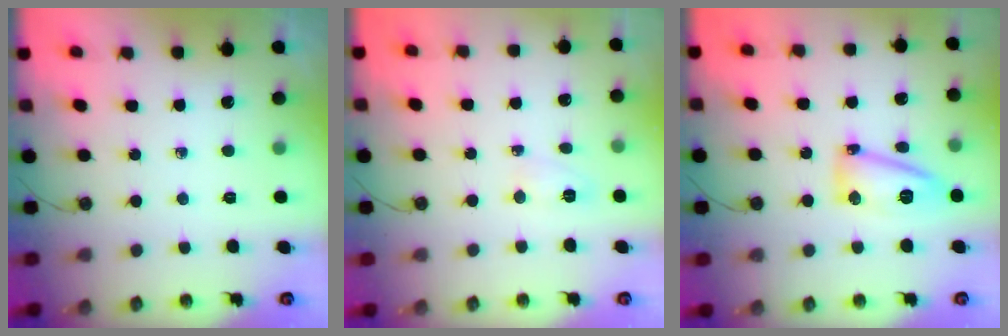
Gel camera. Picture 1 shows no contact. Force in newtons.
{"total": 3.8, "press": 3.8, "slide": 0.7}
{"total": 10.7, "press": 10.6, "slide": 0.8}